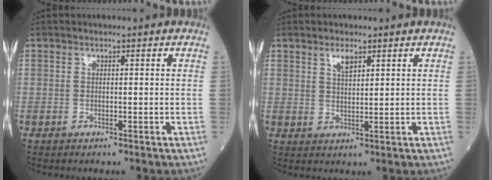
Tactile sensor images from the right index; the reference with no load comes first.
{"total": 2.6, "force": [1.7, 0.7, 1.8], "torque": [-0.037, 0.000, 0.034]}